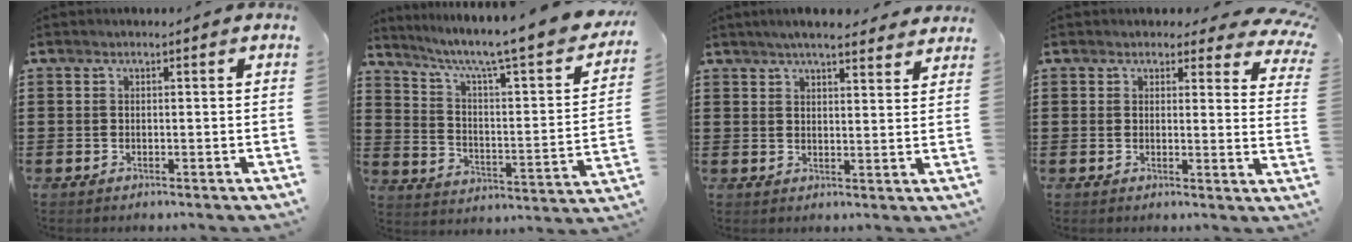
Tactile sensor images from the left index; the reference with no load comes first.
{"total": 6.6, "force": [4.9, 0.3, 4.5], "torque": [-0.099, -0.049, 0.069]}
{"total": 4.7, "force": [4.3, 0.3, 1.9], "torque": [-0.047, -0.009, 0.078]}
{"total": 3.6, "force": [3.0, 1.0, 1.6], "torque": [-0.028, -0.010, 0.052]}